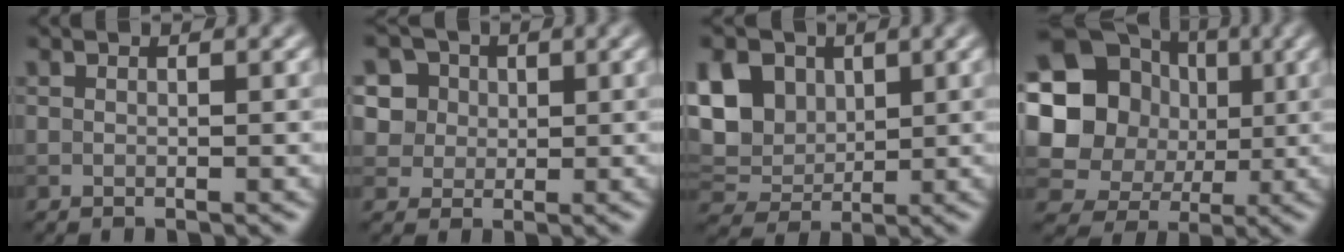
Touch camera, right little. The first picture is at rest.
{"total": 6.4, "force": [3.0, 5.2, 2.4], "torque": [-0.043, 0.017, 0.039]}
{"total": 7.9, "force": [2.6, 5.8, 4.6], "torque": [-0.113, 0.025, 0.039]}
{"total": 16.1, "force": [2.2, 14.7, 6.0], "torque": [-0.156, 0.024, 0.022]}